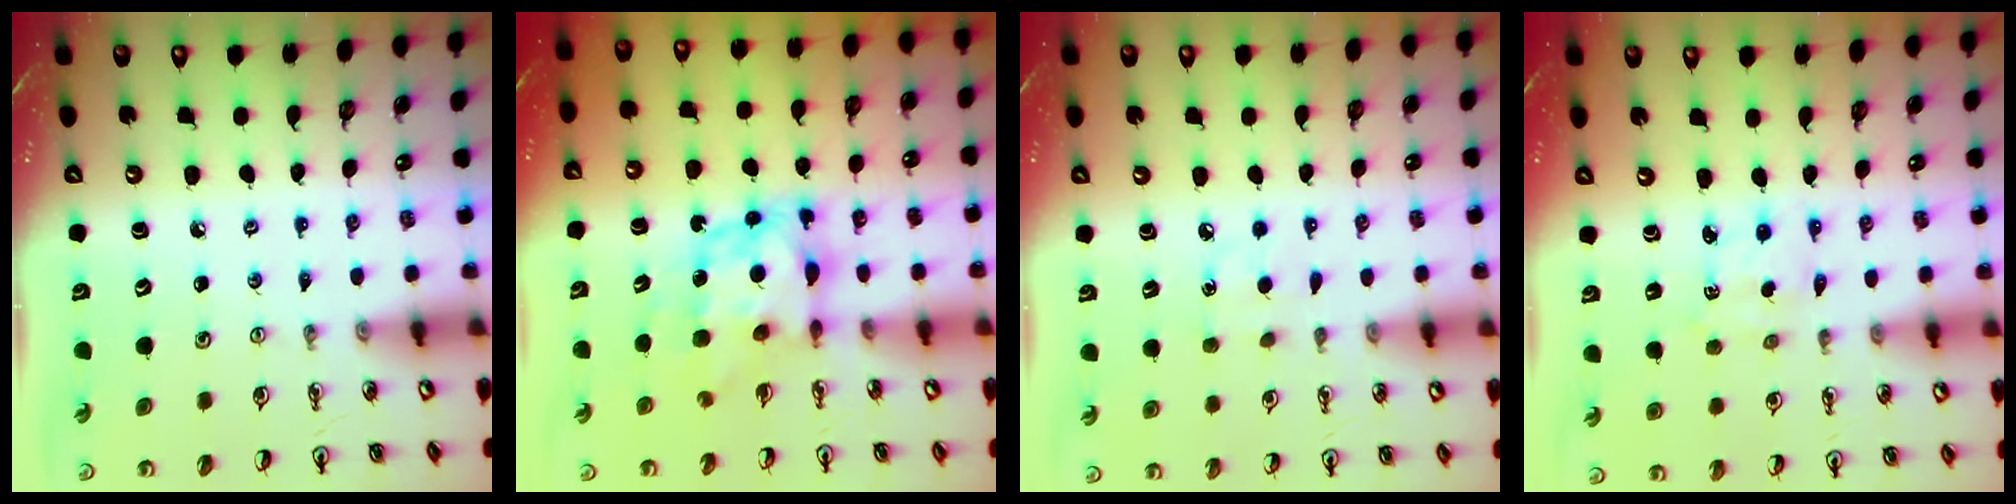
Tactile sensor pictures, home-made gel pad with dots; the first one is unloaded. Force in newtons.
{"total": 7.9, "press": 7.9, "slide": 0.8}
{"total": 5.7, "press": 5.7, "slide": 0.6}
{"total": 1.8, "press": 1.8, "slide": 0.4}